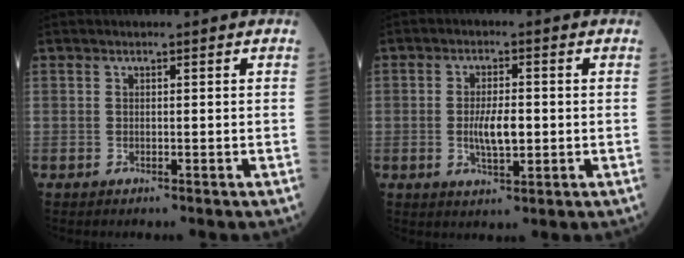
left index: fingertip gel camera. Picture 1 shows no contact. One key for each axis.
{"total": 5.1, "fx": -0.9, "fy": 1.7, "fz": 4.7, "tx": -0.094, "ty": -0.008, "tz": -0.014}